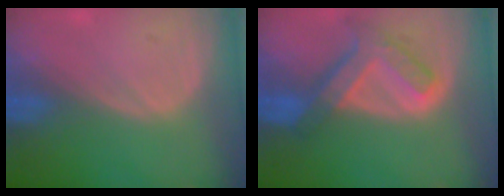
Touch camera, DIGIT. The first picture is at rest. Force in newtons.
{"total": 7.6, "press": 6.5, "slide": 4.0}